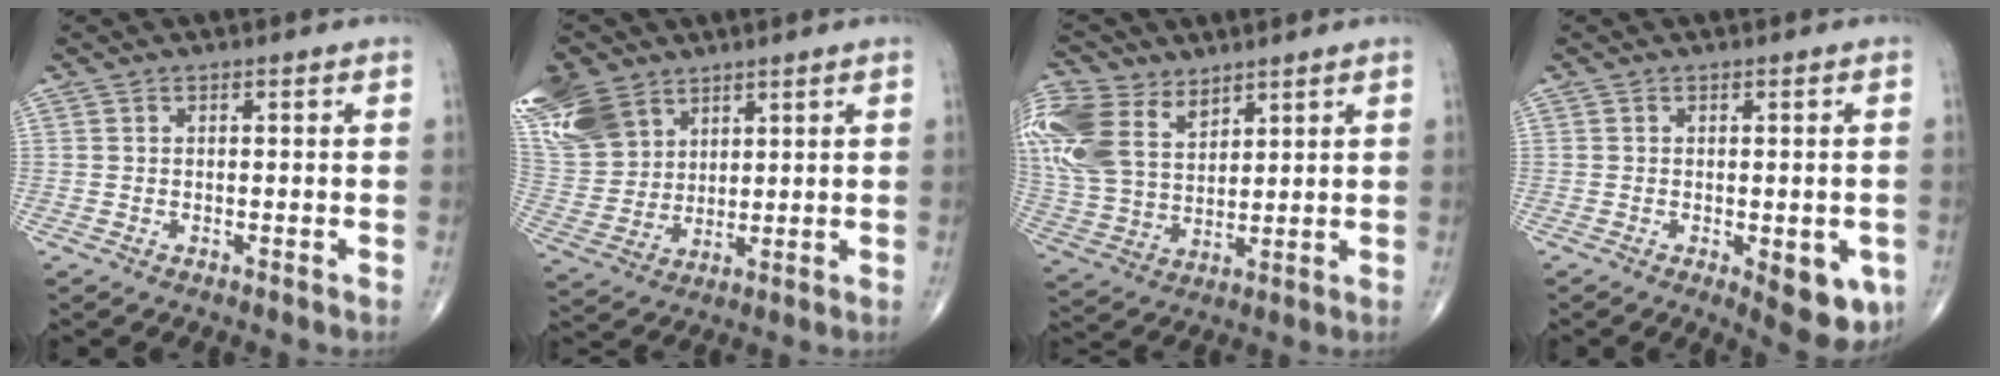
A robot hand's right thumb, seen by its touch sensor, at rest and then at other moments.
{"total": 15.4, "force": [8.8, 10.5, 6.9], "torque": [-0.152, -0.014, 0.186]}
{"total": 19.3, "force": [9.6, 12.6, 11.1], "torque": [-0.273, -0.002, 0.197]}
{"total": 8.2, "force": [-2.6, 3.3, 7.1], "torque": [-0.063, -0.010, -0.026]}